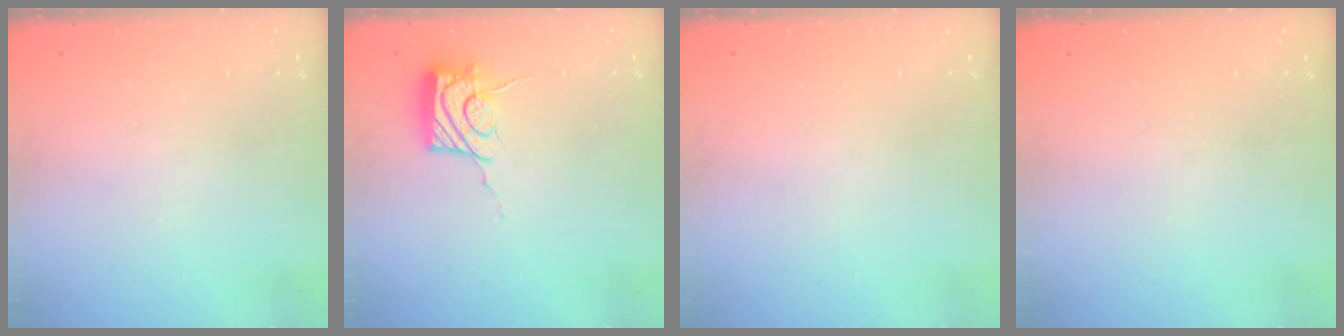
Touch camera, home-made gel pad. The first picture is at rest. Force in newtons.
{"total": 12.2, "press": 12.0, "slide": 1.8}
{"total": 0.0}
{"total": 0.0}